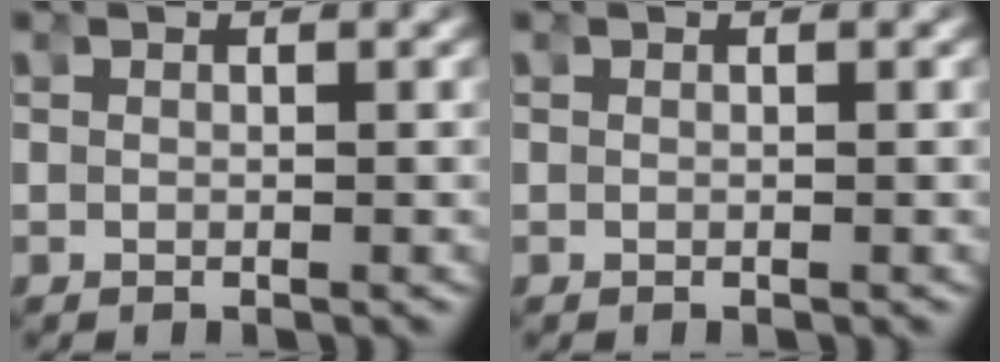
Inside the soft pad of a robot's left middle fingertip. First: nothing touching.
{"total": 0.0}